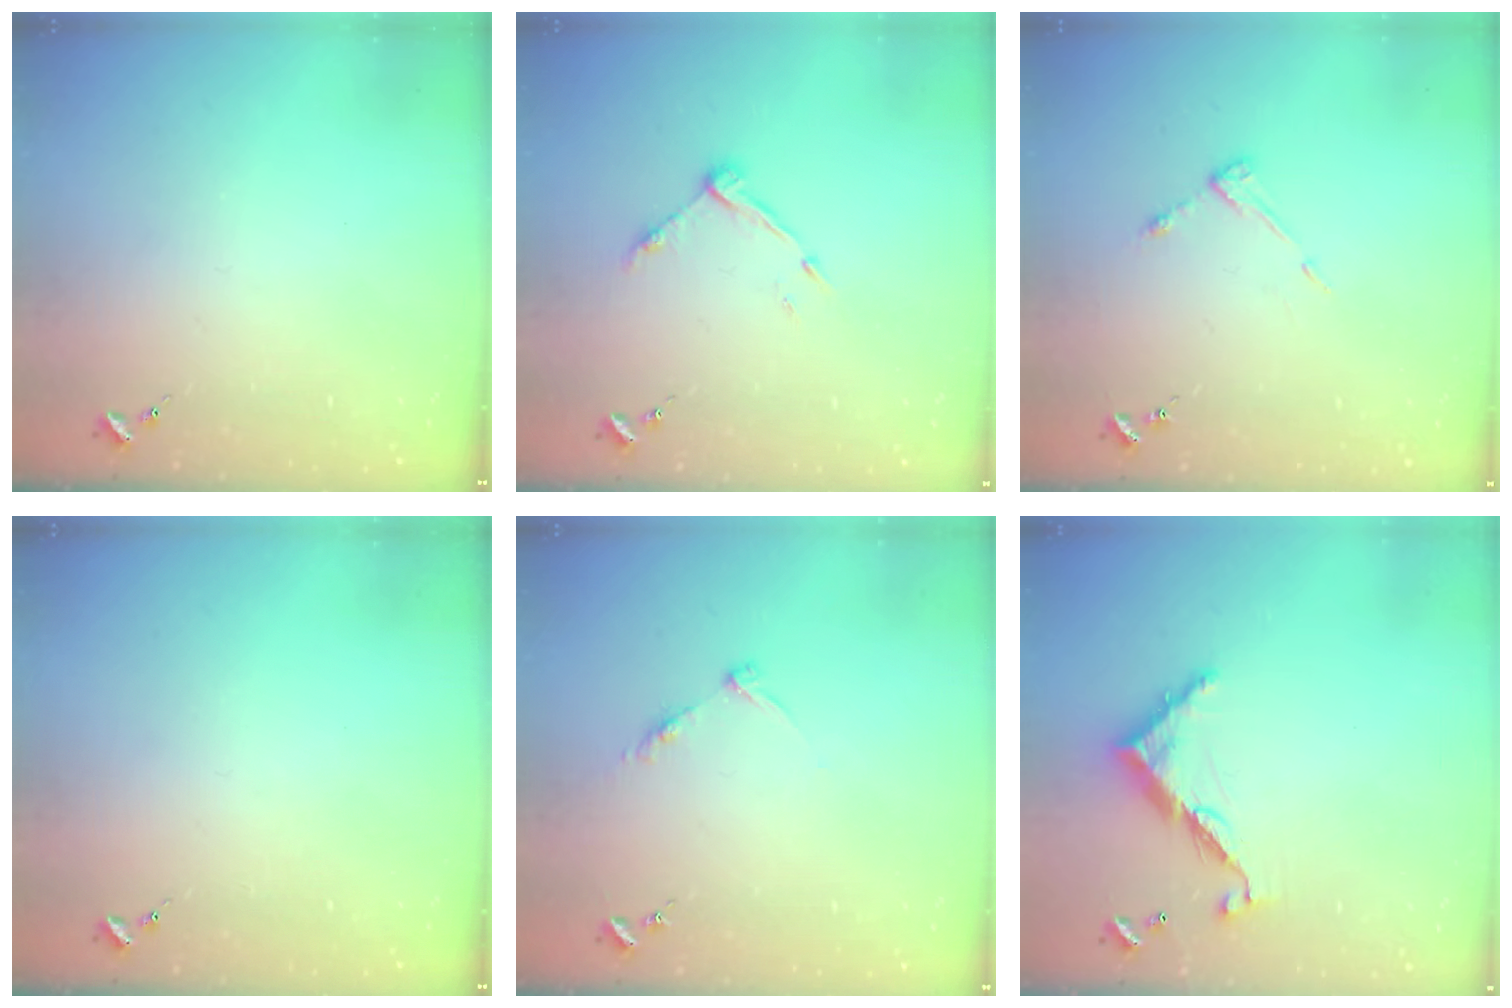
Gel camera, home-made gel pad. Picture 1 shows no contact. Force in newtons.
{"total": 8.7, "press": 8.7, "slide": 0.5}
{"total": 5.0, "press": 4.9, "slide": 0.4}
{"total": 0.0}
{"total": 6.2, "press": 6.2, "slide": 0.7}
{"total": 9.7, "press": 9.7, "slide": 0.4}